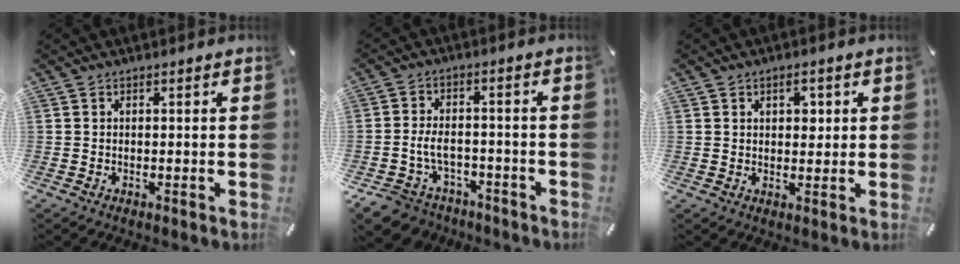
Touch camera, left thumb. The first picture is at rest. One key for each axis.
{"total": 7.1, "fx": -2.9, "fy": 5.4, "fz": 3.5, "tx": -0.087, "ty": 0.016, "tz": -0.054}
{"total": 3.3, "fx": 1.1, "fy": 2.5, "fz": 1.8, "tx": -0.009, "ty": -0.006, "tz": 0.010}